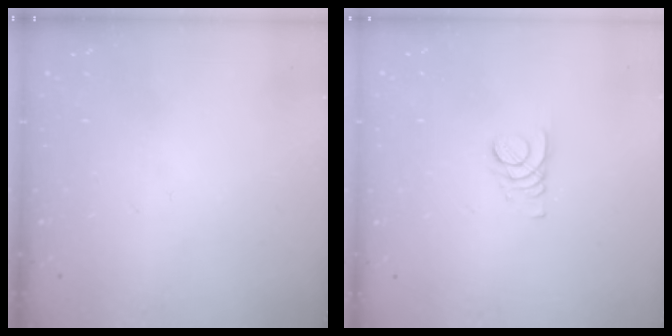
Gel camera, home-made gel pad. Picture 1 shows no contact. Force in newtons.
{"total": 2.7, "press": 2.7, "slide": 0.3}